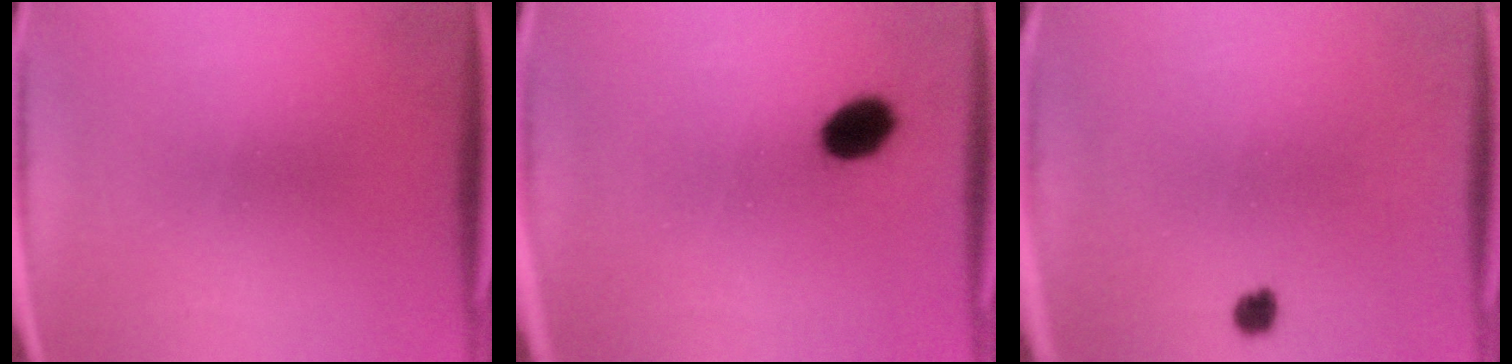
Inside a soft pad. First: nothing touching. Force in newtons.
{"total": 5.7}
{"total": 1.8}